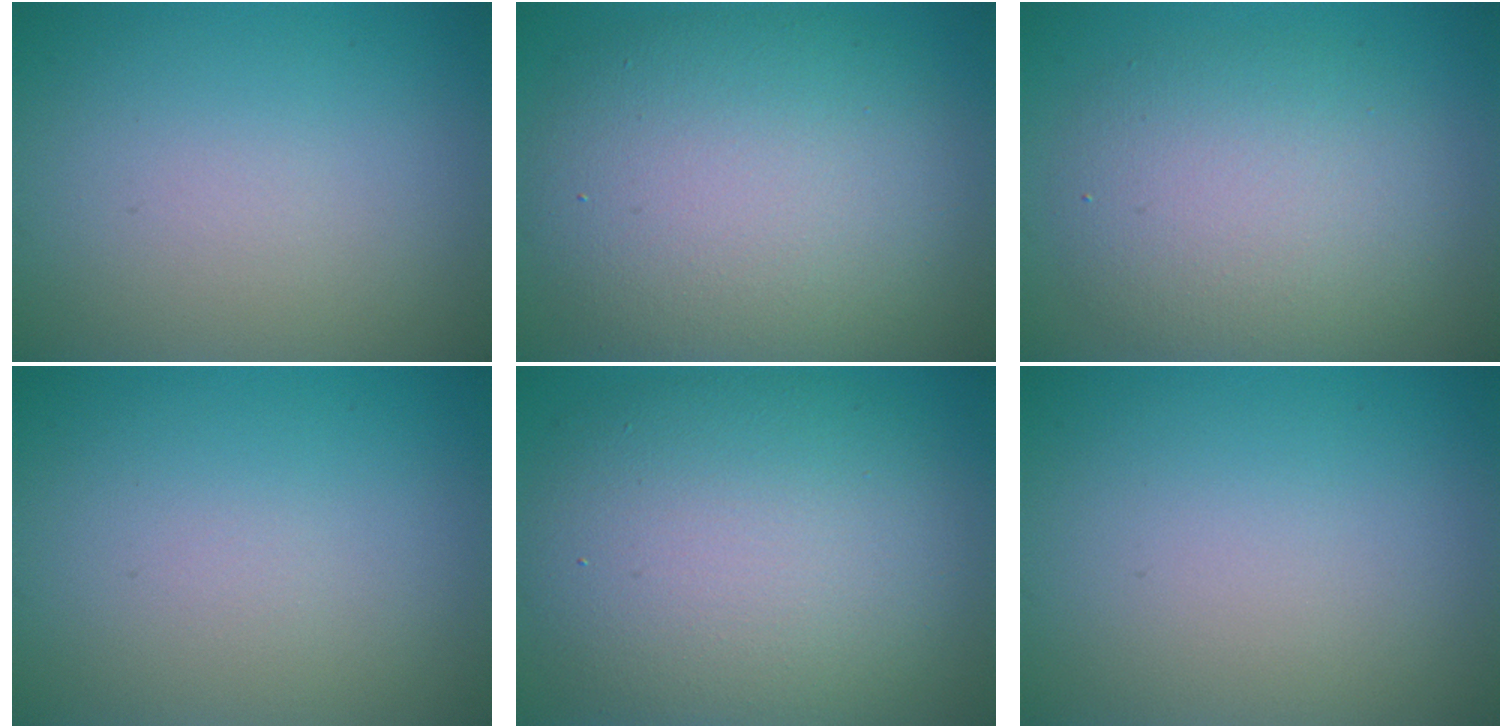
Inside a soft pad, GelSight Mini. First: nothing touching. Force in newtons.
{"total": 10.4, "press": 10.4, "slide": 0.6}
{"total": 6.1, "press": 6.1, "slide": 0.3}
{"total": 0.0}
{"total": 11.1, "press": 11.1, "slide": 0.5}
{"total": 0.0}